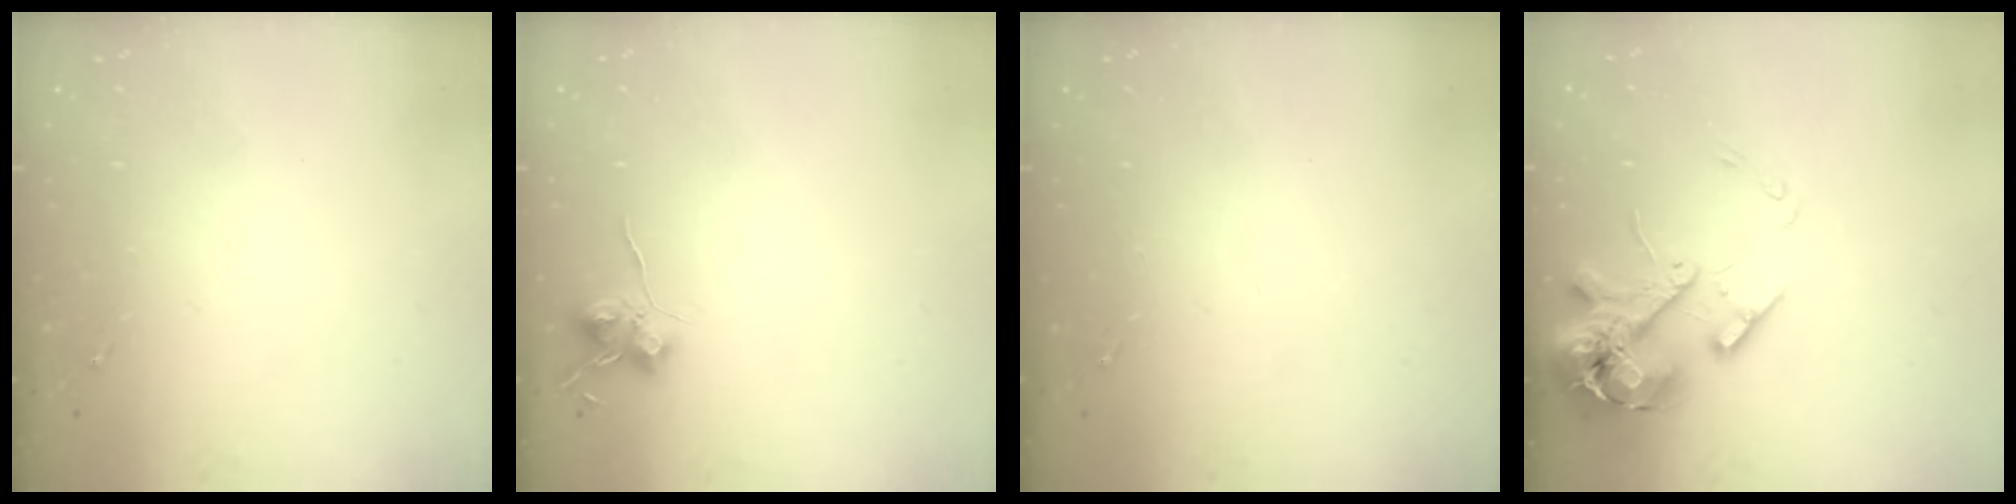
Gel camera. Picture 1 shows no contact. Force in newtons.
{"total": 6.9, "press": 6.9, "slide": 0.6}
{"total": 0.0}
{"total": 15.3, "press": 15.1, "slide": 2.6}